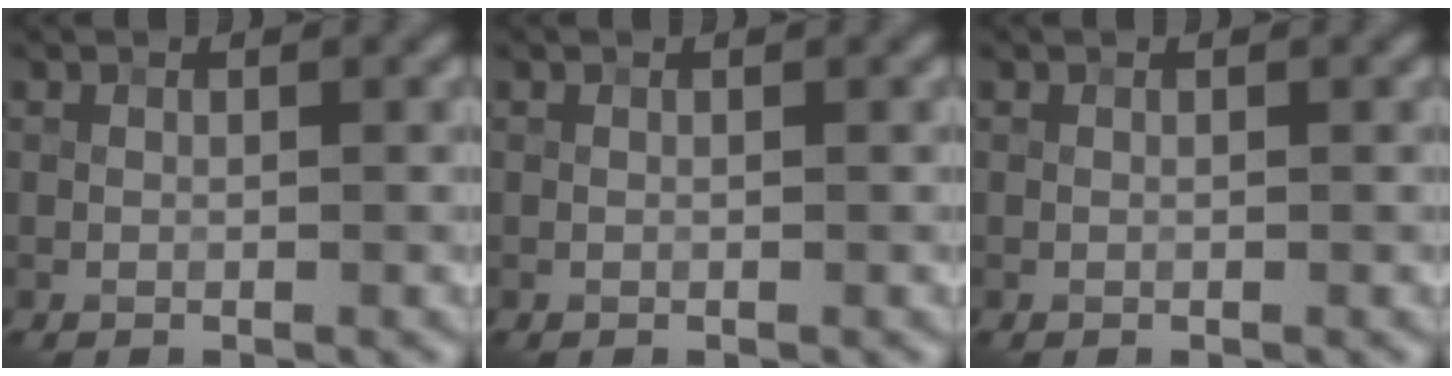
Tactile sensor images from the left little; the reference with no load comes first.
{"total": 0.0}
{"total": 0.0}